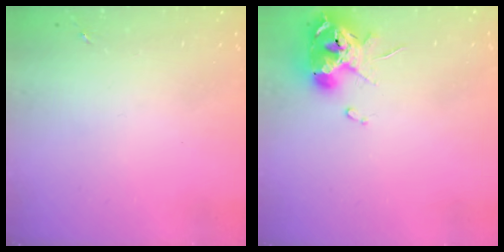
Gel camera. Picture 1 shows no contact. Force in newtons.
{"total": 14.0, "press": 13.9, "slide": 1.7}